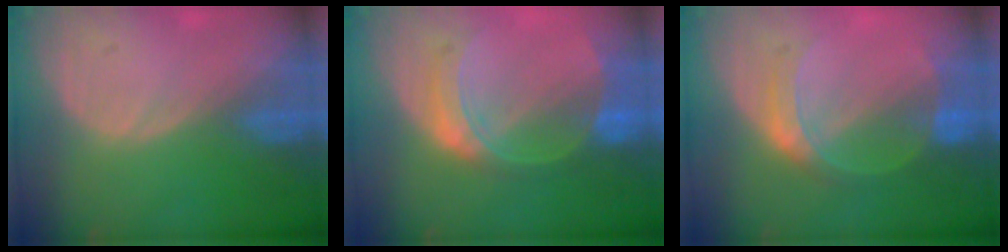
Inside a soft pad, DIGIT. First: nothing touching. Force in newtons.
{"total": 7.6, "press": 6.6, "slide": 3.7}
{"total": 5.5, "press": 5.5, "slide": 0.1}